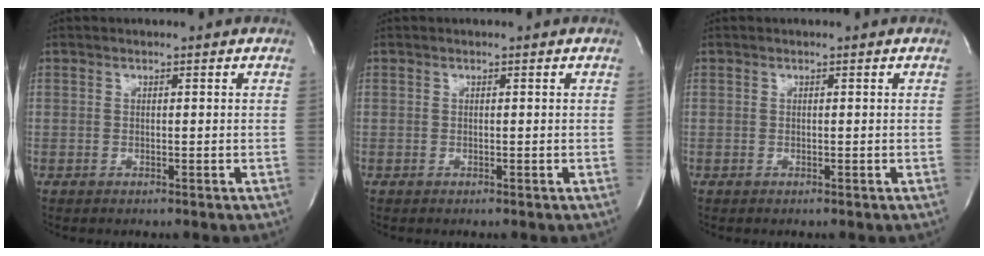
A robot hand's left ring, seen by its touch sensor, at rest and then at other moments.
{"total": 0.0}
{"total": 0.0}